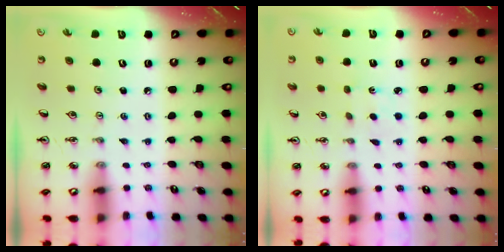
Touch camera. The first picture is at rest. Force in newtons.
{"total": 1.3, "press": 1.3, "slide": 0.3}